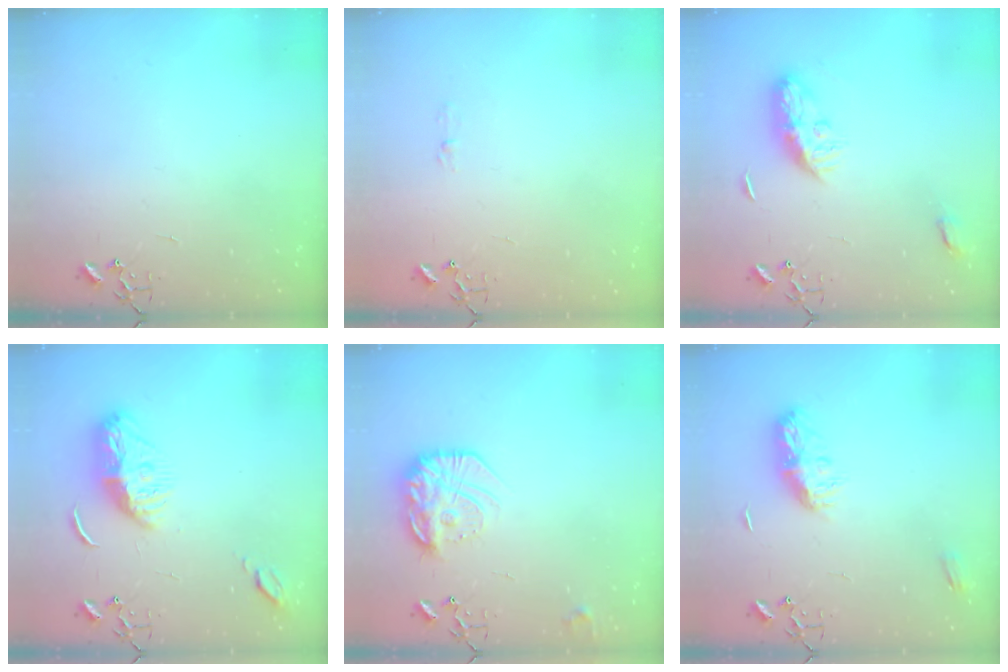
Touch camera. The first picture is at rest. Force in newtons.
{"total": 2.9, "press": 2.9, "slide": 0.5}
{"total": 9.0, "press": 9.0, "slide": 0.1}
{"total": 11.0, "press": 11.0, "slide": 0.4}
{"total": 16.2, "press": 16.1, "slide": 0.8}
{"total": 9.3, "press": 9.3, "slide": 0.4}